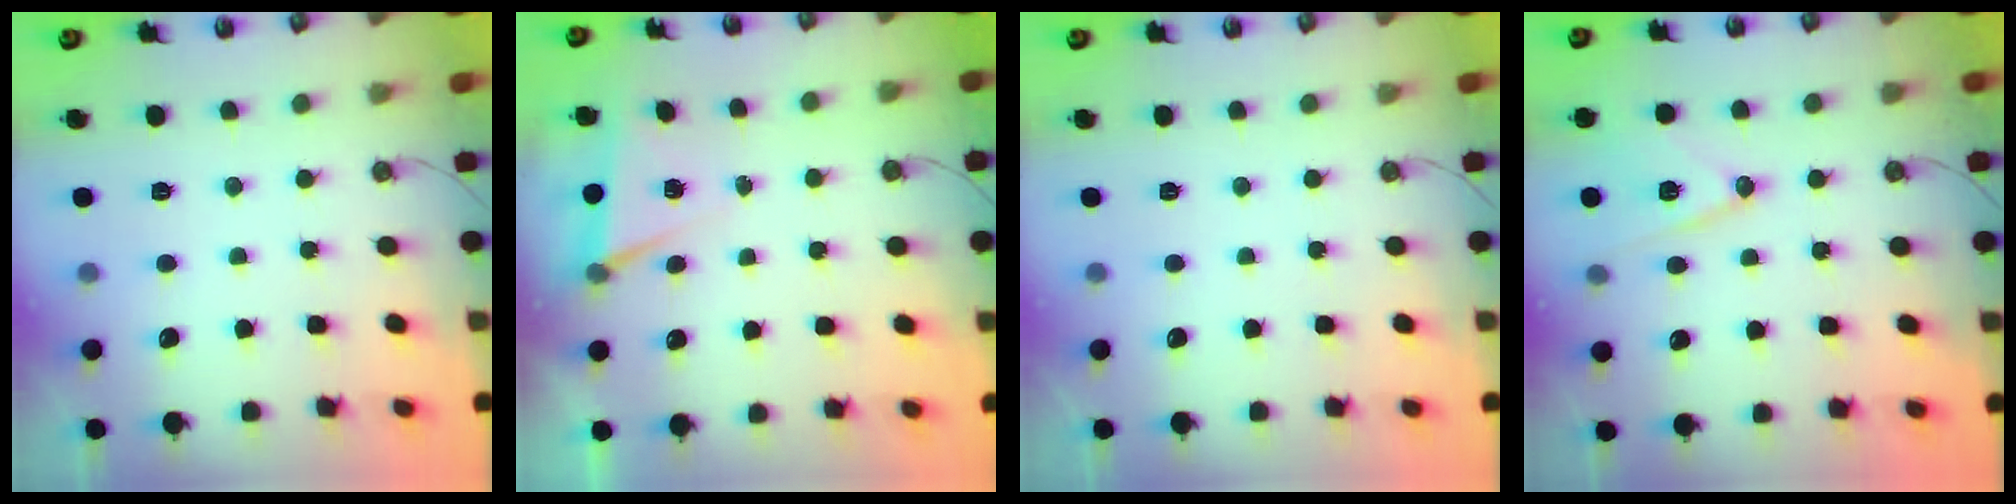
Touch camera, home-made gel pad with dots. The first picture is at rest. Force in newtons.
{"total": 5.2, "press": 2.7, "slide": 4.5}
{"total": 0.0}
{"total": 12.7, "press": 12.2, "slide": 3.5}